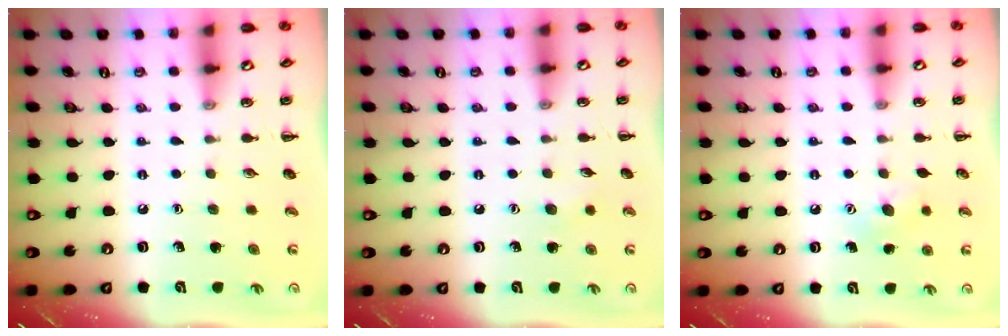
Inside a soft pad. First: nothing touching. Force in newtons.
{"total": 4.5, "press": 4.4, "slide": 0.9}
{"total": 6.2, "press": 6.0, "slide": 1.6}